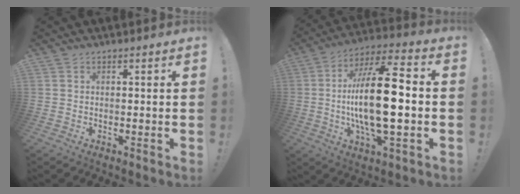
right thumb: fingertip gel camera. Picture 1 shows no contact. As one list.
[{"total": 21.5, "force": [-1.4, 7.1, 20.2], "torque": [-0.369, -0.002, -0.032]}]